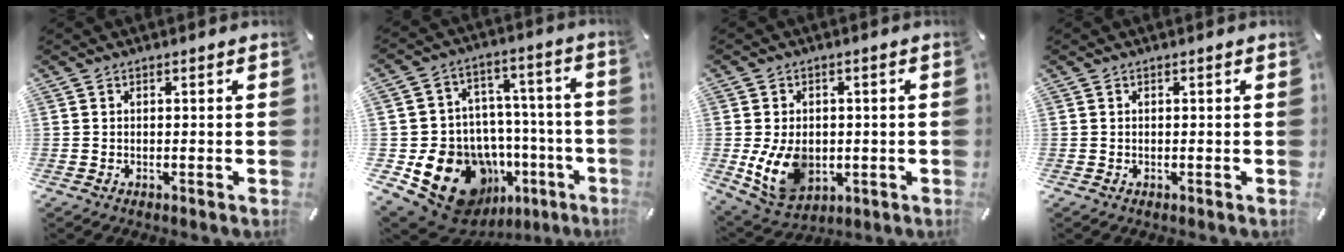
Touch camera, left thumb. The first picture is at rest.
{"total": 21.8, "force": [-9.8, 15.5, 11.9], "torque": [-0.207, 0.044, -0.136]}
{"total": 10.8, "force": [-1.5, 8.3, 6.8], "torque": [-0.128, 0.004, -0.024]}
{"total": 0.0}